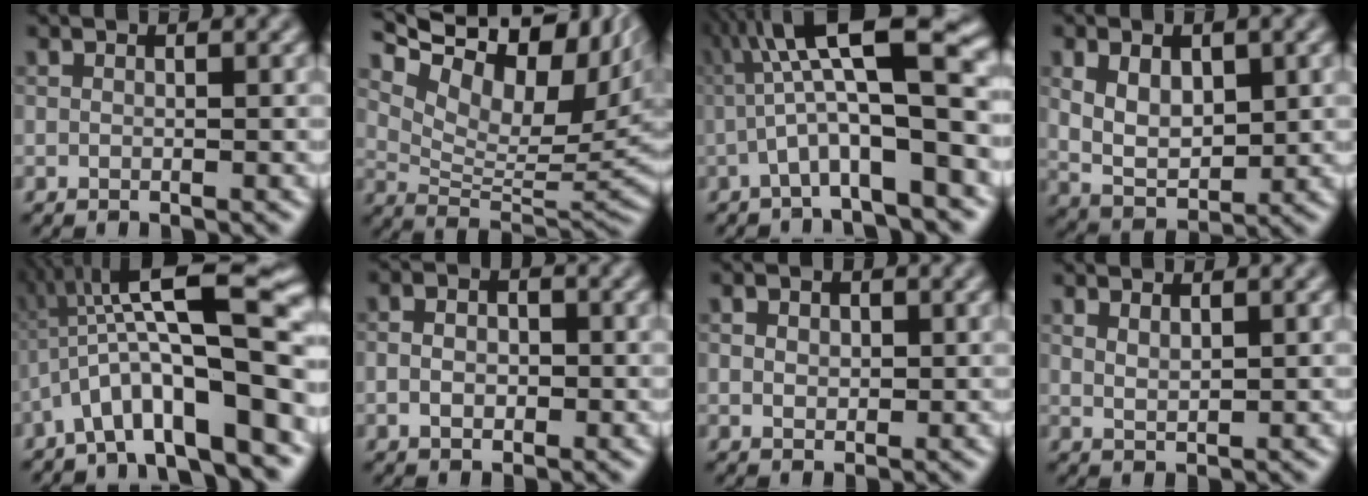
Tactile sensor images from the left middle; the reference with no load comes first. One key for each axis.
{"total": 12.4, "fx": 7.4, "fy": 4.9, "fz": 8.7, "tx": -0.154, "ty": 0.019, "tz": 0.141}
{"total": 9.5, "fx": -0.4, "fy": 1.9, "fz": 9.3, "tx": -0.145, "ty": 0.036, "tz": -0.014}
{"total": 5.5, "fx": 1.1, "fy": 3.1, "fz": 4.4, "tx": -0.086, "ty": -0.002, "tz": 0.025}
{"total": 12.0, "fx": -2.2, "fy": 3.0, "fz": 11.4, "tx": -0.175, "ty": 0.031, "tz": -0.036}
{"total": 2.4, "fx": -0.3, "fy": 1.6, "fz": 1.7, "tx": -0.033, "ty": 0.002, "tz": -0.009}
{"total": 1.8, "fx": 0.5, "fy": 1.4, "fz": 1.1, "tx": -0.020, "ty": 0.006, "tz": 0.003}
{"total": 1.3, "fx": 0.8, "fy": 0.5, "fz": 0.9, "tx": -0.021, "ty": -0.002, "tz": 0.019}